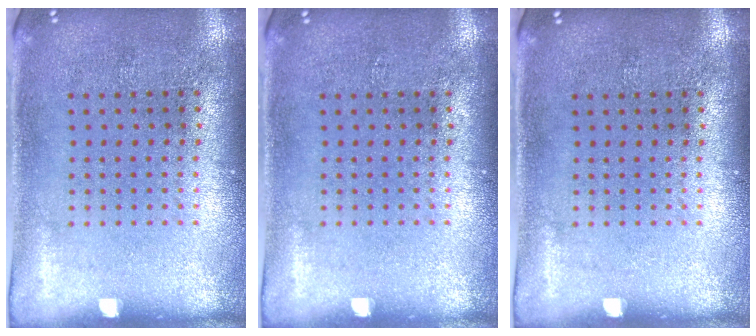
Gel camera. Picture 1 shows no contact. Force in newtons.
{"total": 0.0}
{"total": 0.0}